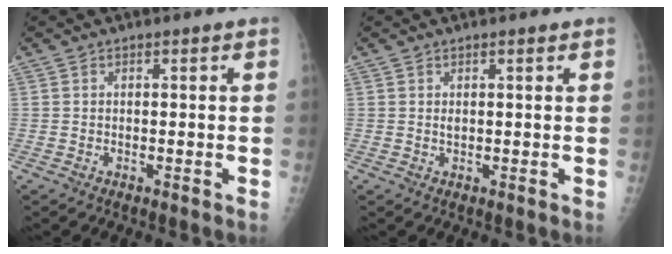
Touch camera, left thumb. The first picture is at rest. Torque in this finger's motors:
{"motor_torque": [0.05, 0.18, -0.04, -0.03, -0.02]}